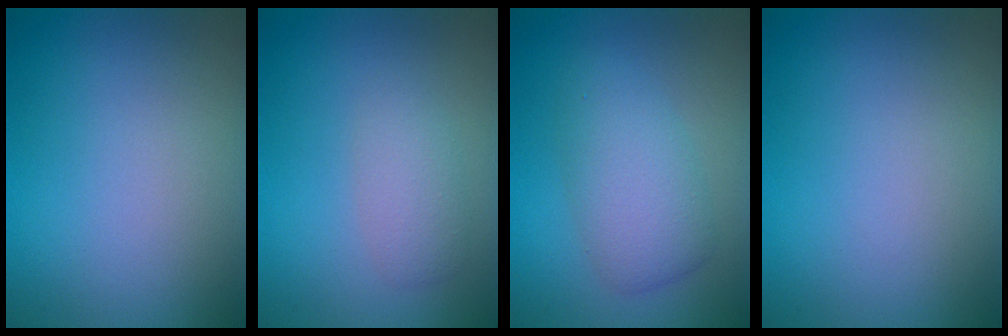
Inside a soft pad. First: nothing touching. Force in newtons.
{"total": 2.1, "press": 2.1, "slide": 0.1}
{"total": 4.4, "press": 4.4, "slide": 0.1}
{"total": 0.0}